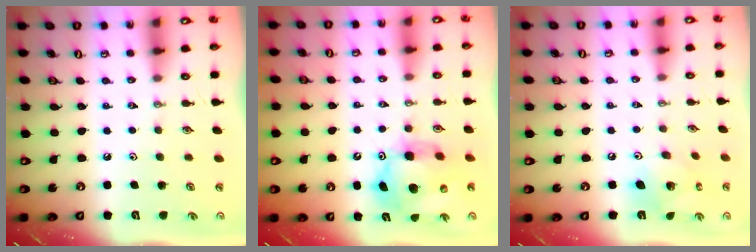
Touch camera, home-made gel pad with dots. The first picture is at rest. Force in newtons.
{"total": 12.0, "press": 11.9, "slide": 0.8}
{"total": 10.6, "press": 10.5, "slide": 0.9}